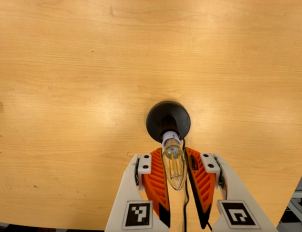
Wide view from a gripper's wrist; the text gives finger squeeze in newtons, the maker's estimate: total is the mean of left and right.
{"total": 11.9, "left": 12.1, "right": 11.7}